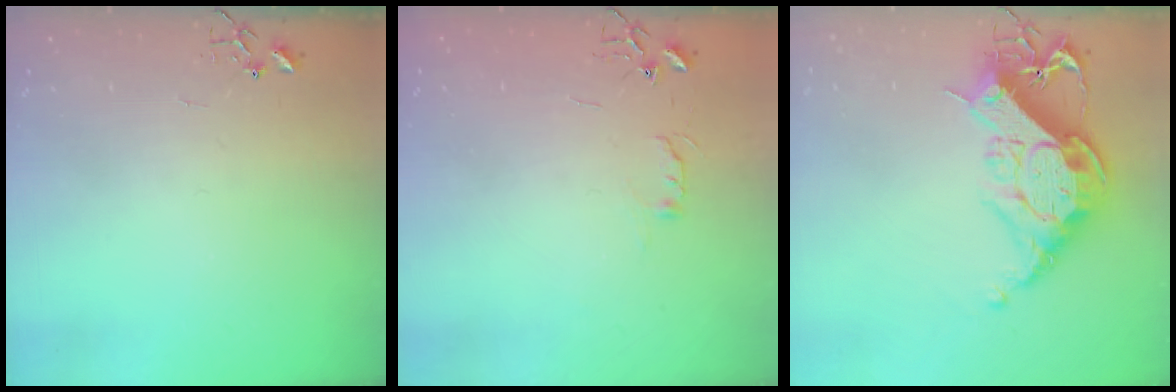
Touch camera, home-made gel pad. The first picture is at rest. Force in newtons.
{"total": 4.4, "press": 4.4, "slide": 0.6}
{"total": 18.5, "press": 18.4, "slide": 1.5}